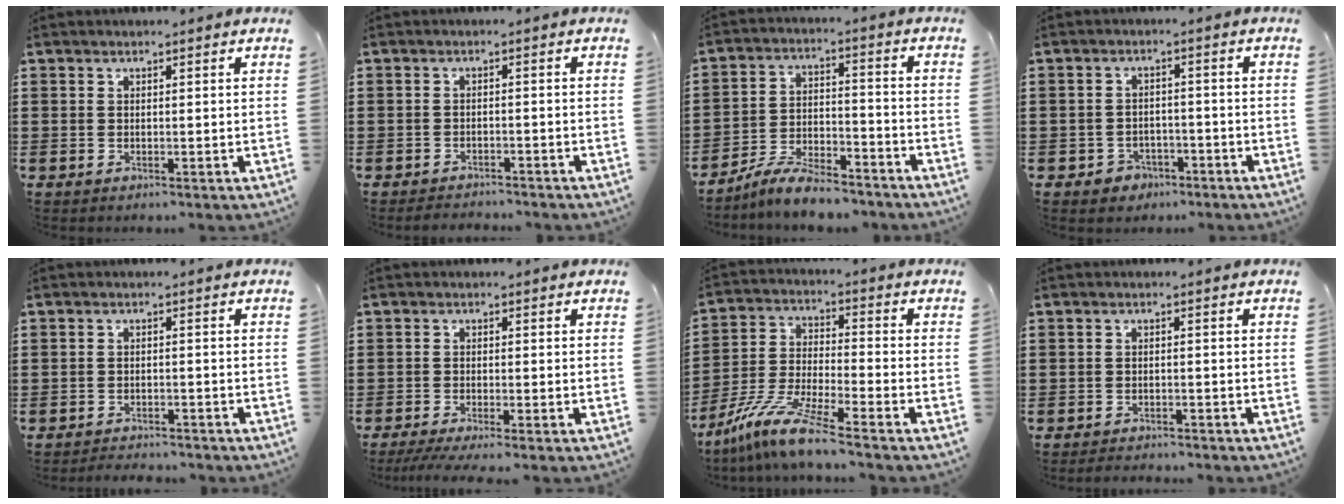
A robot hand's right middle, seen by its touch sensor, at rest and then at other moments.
{"total": 1.9, "force": [-1.8, 0.2, 0.0], "torque": [-0.006, 0.000, -0.040]}
{"total": 7.2, "force": [-6.7, 1.2, 2.5], "torque": [-0.053, 0.009, -0.130]}
{"total": 2.5, "force": [-2.1, 1.4, 0.2], "torque": [-0.012, 0.003, -0.047]}
{"total": 1.9, "force": [-1.9, 0.2, 0.0], "torque": [-0.006, 0.001, -0.040]}
{"total": 1.9, "force": [-1.4, -0.1, 1.2], "torque": [-0.027, -0.003, -0.030]}
{"total": 9.5, "force": [-7.9, 0.1, 5.3], "torque": [-0.120, -0.005, -0.162]}
{"total": 1.6, "force": [-1.6, 0.2, 0.0], "torque": [-0.005, 0.002, -0.033]}